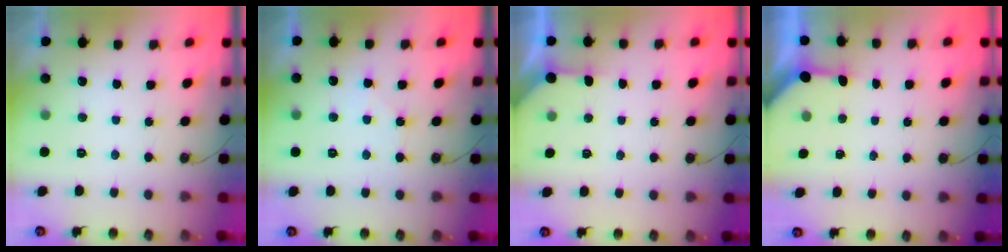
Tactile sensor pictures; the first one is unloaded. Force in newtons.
{"total": 4.9, "press": 4.8, "slide": 0.7}
{"total": 2.7, "press": 2.7, "slide": 0.4}
{"total": 3.2, "press": 3.2, "slide": 0.3}